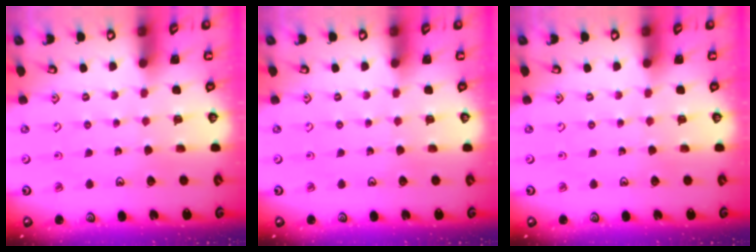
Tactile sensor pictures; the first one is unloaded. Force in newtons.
{"total": 0.0}
{"total": 0.0}